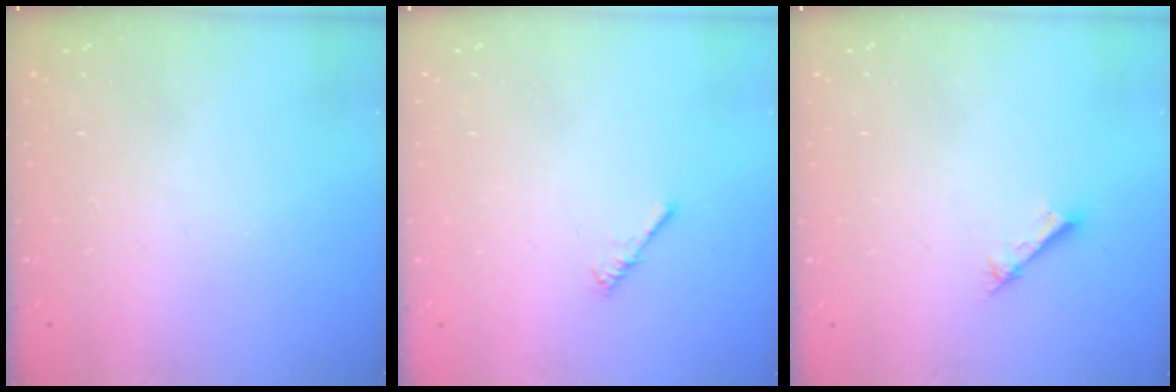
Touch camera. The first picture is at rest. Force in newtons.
{"total": 0.0}
{"total": 1.6, "press": 1.6, "slide": 0.2}